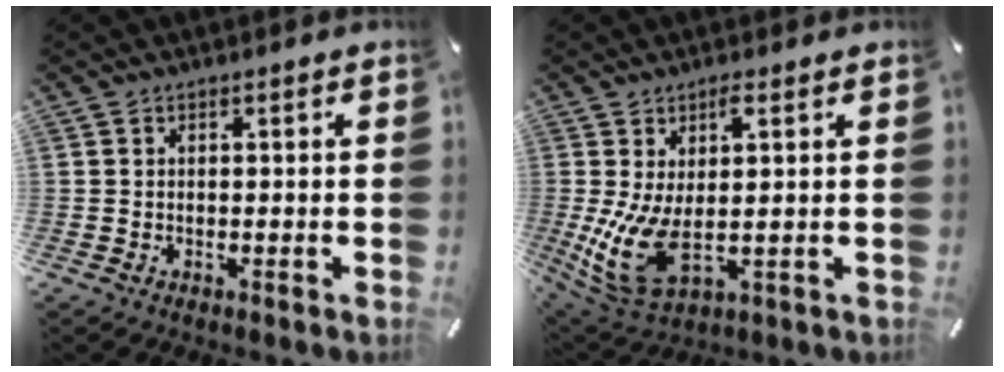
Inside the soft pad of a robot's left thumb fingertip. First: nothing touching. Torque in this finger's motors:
{"motor_torque": [1.75, 3.02, 1.52, 0.11, 0.27]}